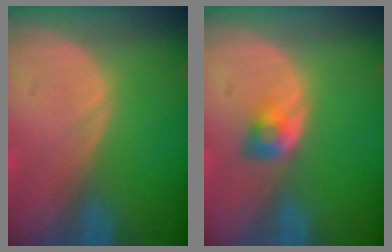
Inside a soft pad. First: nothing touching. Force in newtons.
{"total": 2.8, "press": 2.5, "slide": 1.3}